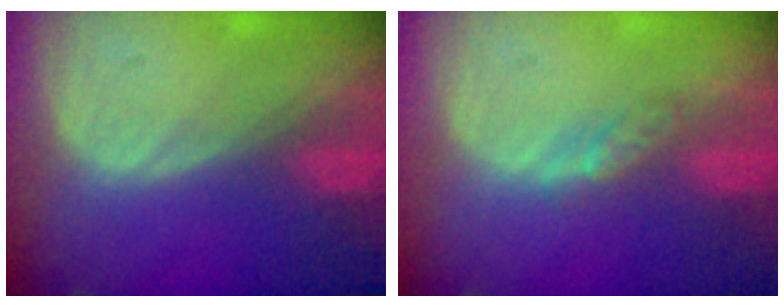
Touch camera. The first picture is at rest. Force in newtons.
{"total": 2.8, "press": 2.5, "slide": 1.2}